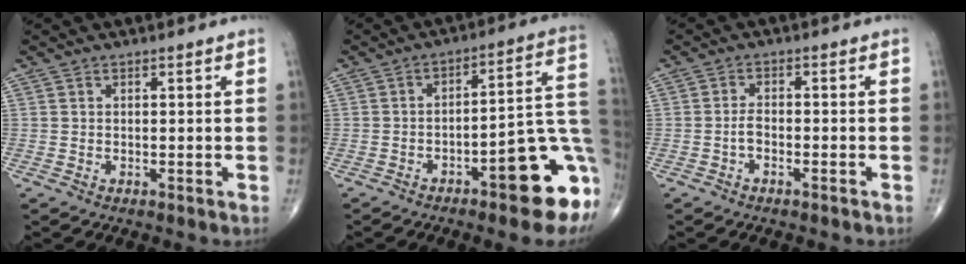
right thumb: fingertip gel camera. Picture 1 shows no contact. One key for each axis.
{"total": 16.6, "fx": -6.6, "fy": 4.6, "fz": 14.5, "tx": -0.119, "ty": 0.052, "tz": -0.082}
{"total": 2.2, "fx": -1.1, "fy": 0.9, "fz": 1.7, "tx": -0.035, "ty": 0.013, "tz": -0.024}